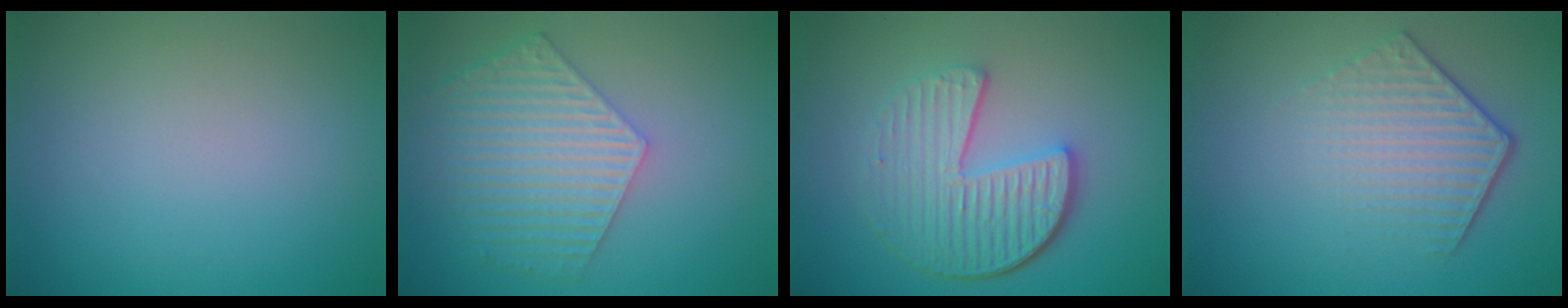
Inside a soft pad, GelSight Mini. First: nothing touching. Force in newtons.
{"total": 6.1, "press": 4.7, "slide": 3.9}
{"total": 5.9, "press": 4.3, "slide": 4.1}
{"total": 4.3, "press": 3.0, "slide": 3.1}